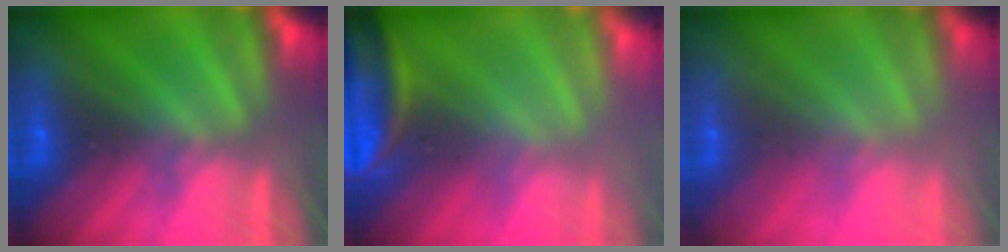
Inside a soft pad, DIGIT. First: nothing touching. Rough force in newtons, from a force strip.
{"total": 3.8}
{"total": 2.2}